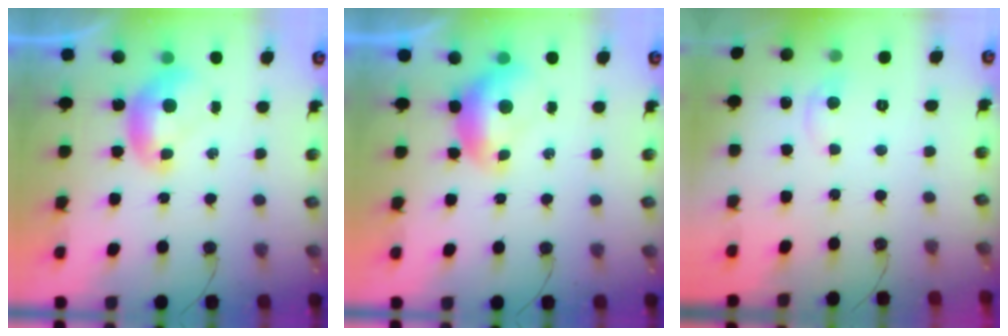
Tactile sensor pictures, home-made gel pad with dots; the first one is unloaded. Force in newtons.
{"total": 0.7, "press": 0.6, "slide": 0.4}
{"total": 0.7, "press": 0.2, "slide": 0.7}